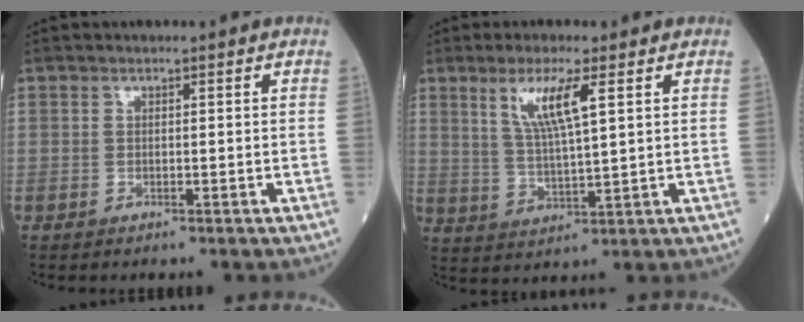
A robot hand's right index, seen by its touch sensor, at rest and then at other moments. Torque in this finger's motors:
{"motor_torque": [0.96, 0.81, 0.43, 0.13]}